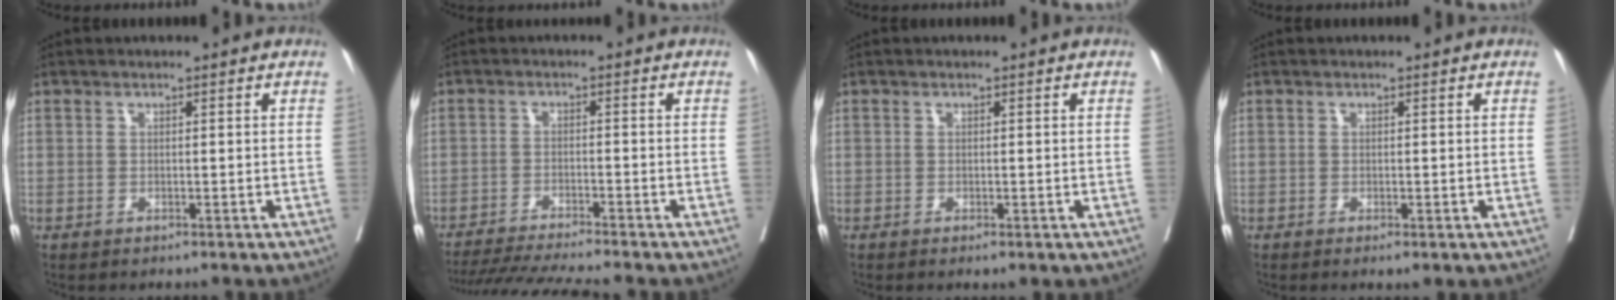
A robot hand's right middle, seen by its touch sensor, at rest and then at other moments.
{"total": 10.1, "force": [-9.2, -1.2, 4.0], "torque": [-0.052, -0.017, -0.151]}
{"total": 1.1, "force": [-0.7, 0.4, 0.8], "torque": [-0.010, -0.003, -0.006]}
{"total": 1.4, "force": [-0.8, 0.4, 1.1], "torque": [-0.014, -0.004, -0.007]}